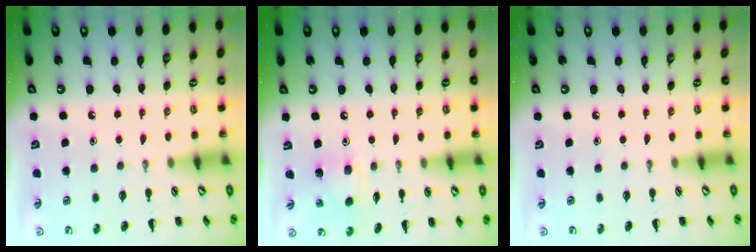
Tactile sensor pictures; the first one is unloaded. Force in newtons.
{"total": 9.4, "press": 9.2, "slide": 1.9}
{"total": 0.0}